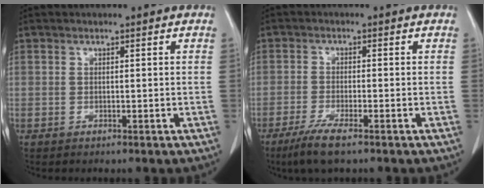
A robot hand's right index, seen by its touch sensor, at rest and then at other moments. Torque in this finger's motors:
{"motor_torque": [0.38, -0.34, 0.23, 0.08]}